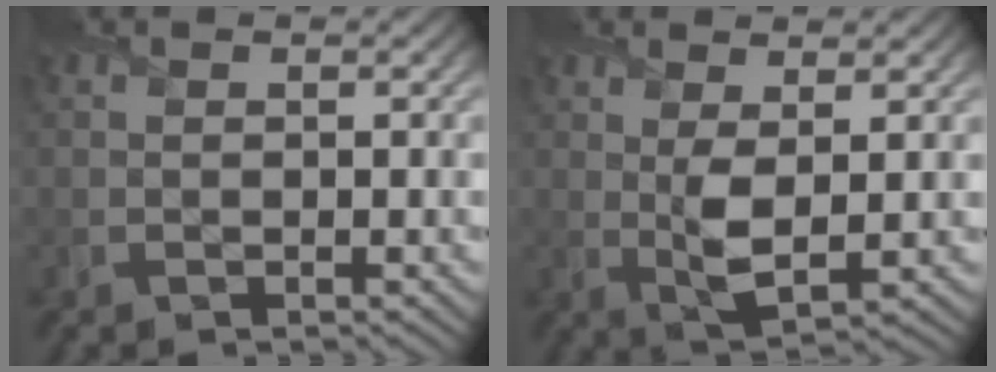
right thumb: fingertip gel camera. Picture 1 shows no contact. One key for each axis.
{"total": 3.7, "fx": 0.9, "fy": 1.3, "fz": 3.4, "tx": -0.078, "ty": -0.003, "tz": 0.021}